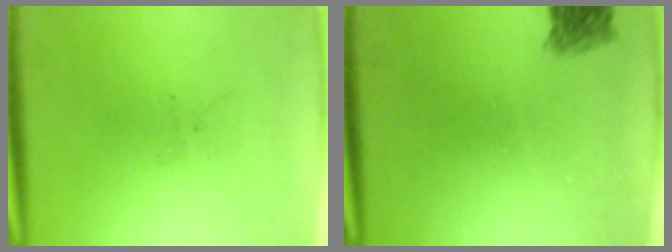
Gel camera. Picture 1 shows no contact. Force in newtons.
{"total": 2.6}